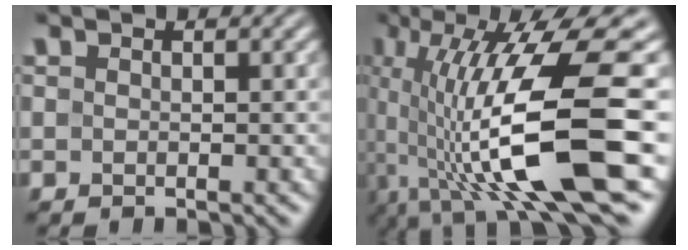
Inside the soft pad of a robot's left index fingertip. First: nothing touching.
{"total": 13.3, "force": [-2.1, 3.1, 12.8], "torque": [-0.224, 0.001, -0.029]}